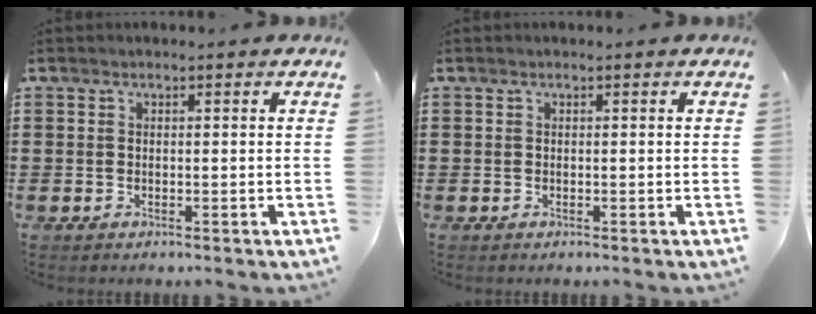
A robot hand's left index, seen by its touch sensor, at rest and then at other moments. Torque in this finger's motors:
{"motor_torque": [0.00, 0.00, 0.00, 0.00]}